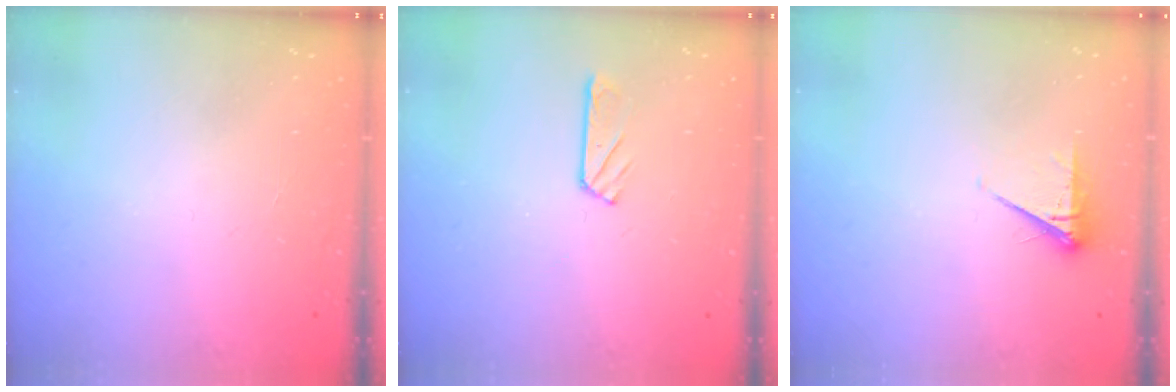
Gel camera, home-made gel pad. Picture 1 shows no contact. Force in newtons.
{"total": 2.9, "press": 2.9, "slide": 0.3}
{"total": 4.6, "press": 4.5, "slide": 0.7}